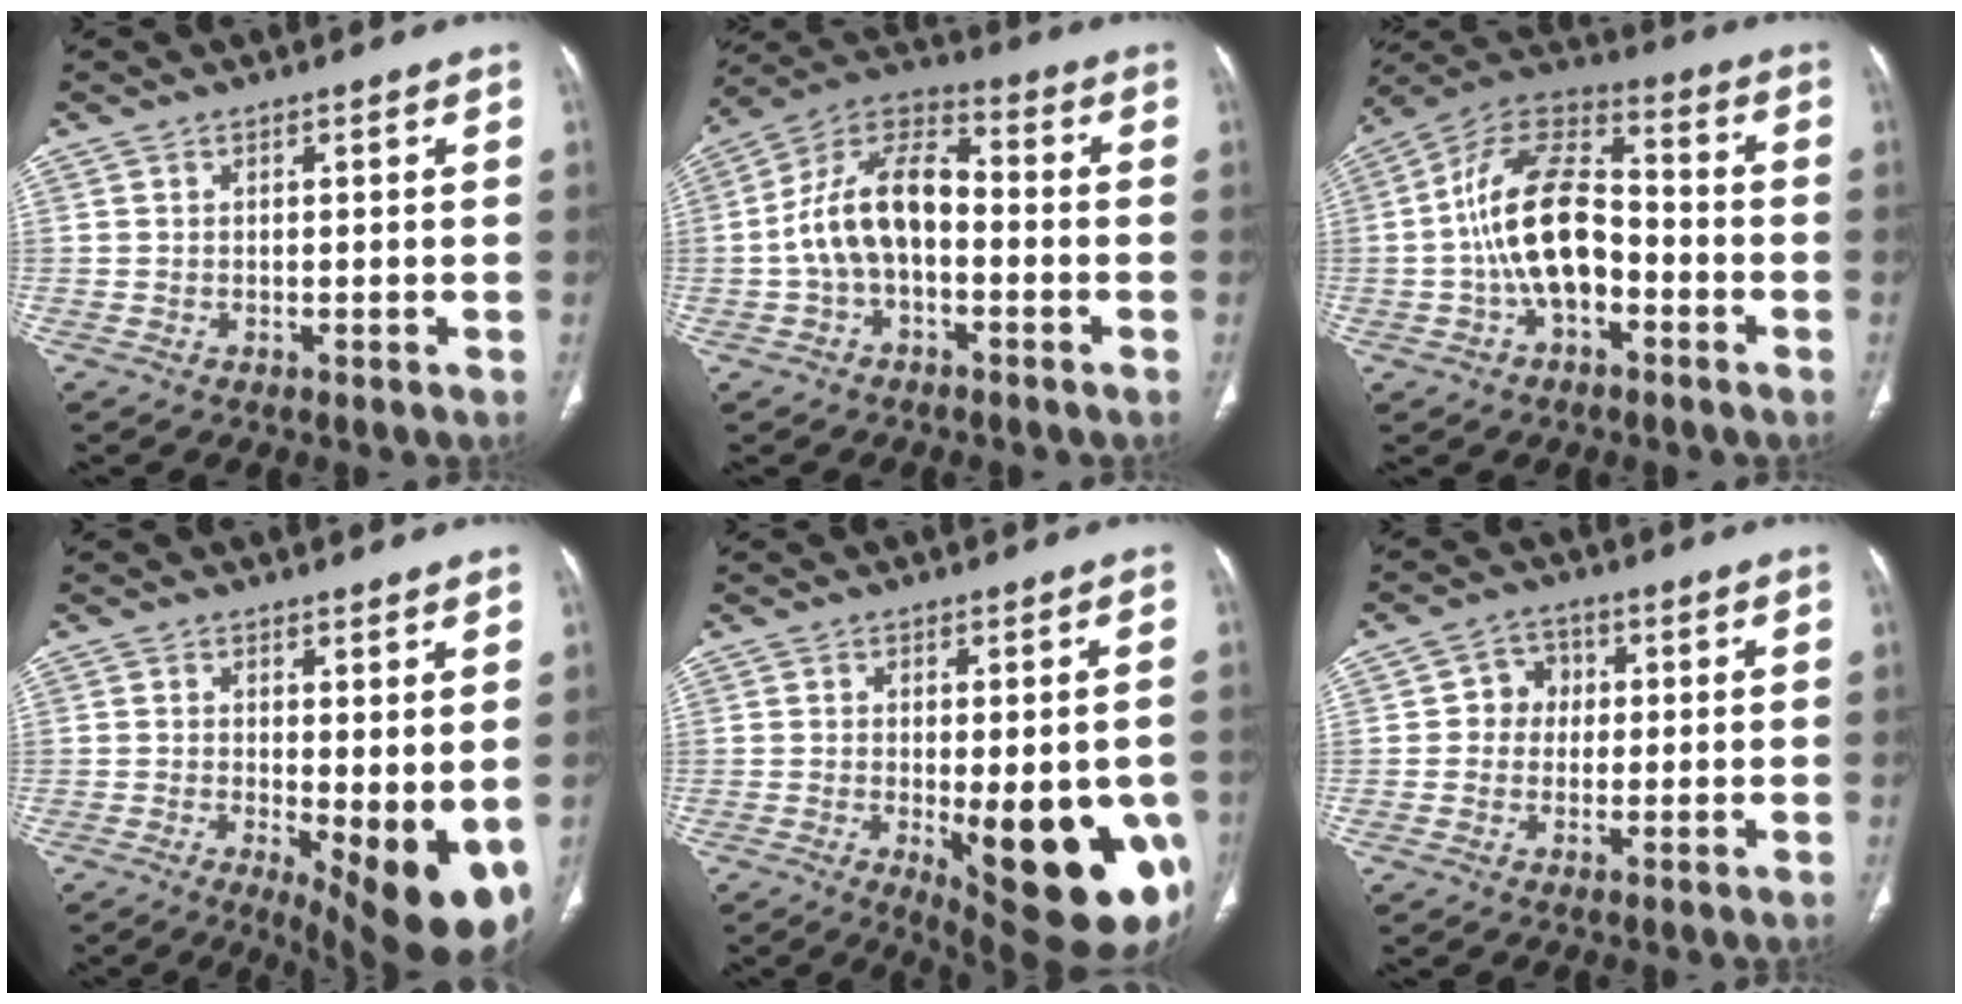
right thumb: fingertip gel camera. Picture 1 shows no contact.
{"total": 13.4, "force": [-1.8, 7.8, 10.7], "torque": [-0.191, 0.047, -0.041]}
{"total": 16.3, "force": [-3.2, 9.5, 12.9], "torque": [-0.222, 0.050, -0.063]}
{"total": 12.3, "force": [-1.9, 4.4, 11.3], "torque": [-0.153, -0.027, -0.012]}
{"total": 19.3, "force": [-5.5, 6.7, 17.3], "torque": [-0.159, -0.016, -0.047]}
{"total": 4.9, "force": [0.4, 4.5, 2.0], "torque": [0.000, 0.011, -0.002]}